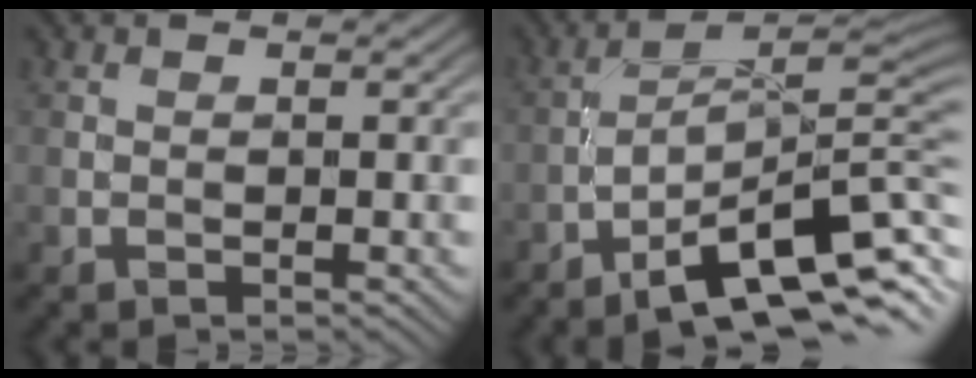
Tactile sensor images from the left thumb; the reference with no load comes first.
{"total": 10.7, "force": [-6.3, 2.2, 8.4], "torque": [-0.134, 0.005, -0.110]}